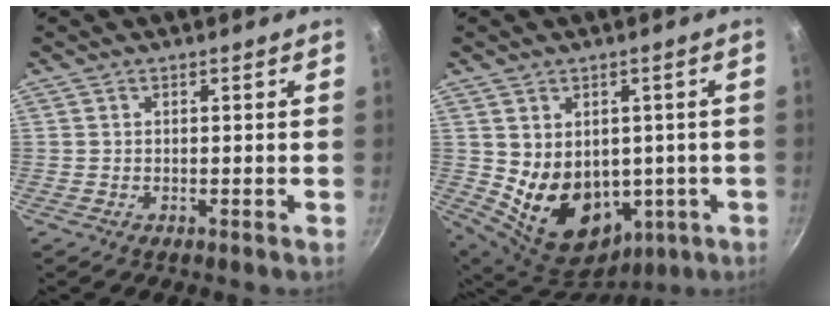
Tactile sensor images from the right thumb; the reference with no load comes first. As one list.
[{"total": 15.1, "force": [-0.6, 11.6, 9.5], "torque": [-0.132, -0.017, 0.029]}]